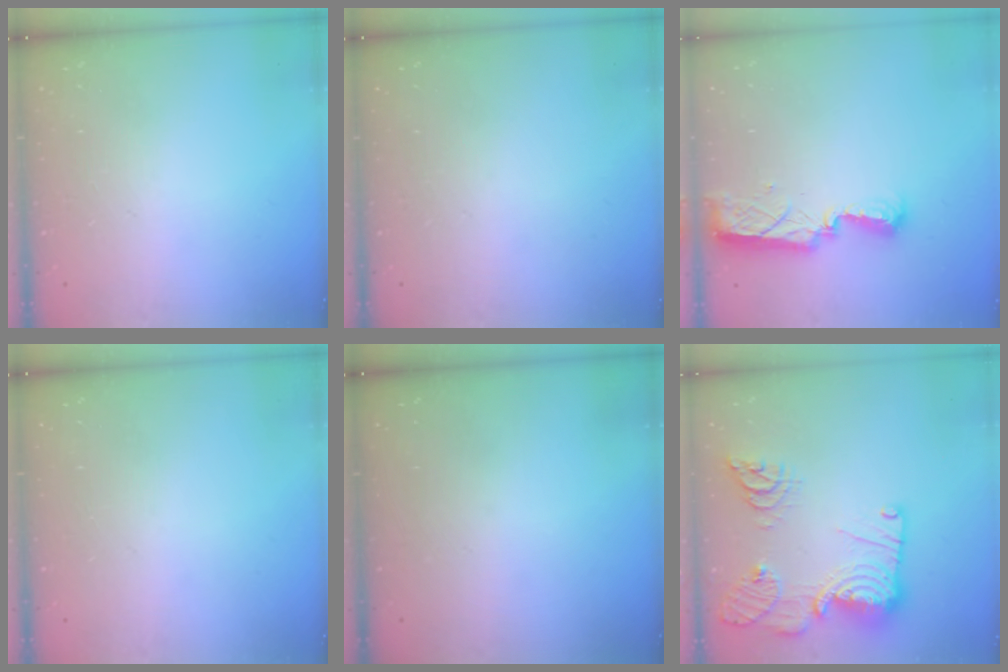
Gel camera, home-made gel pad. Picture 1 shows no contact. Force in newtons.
{"total": 0.0}
{"total": 7.9, "press": 7.9, "slide": 0.9}
{"total": 0.0}
{"total": 0.0}
{"total": 22.8, "press": 22.7, "slide": 2.3}